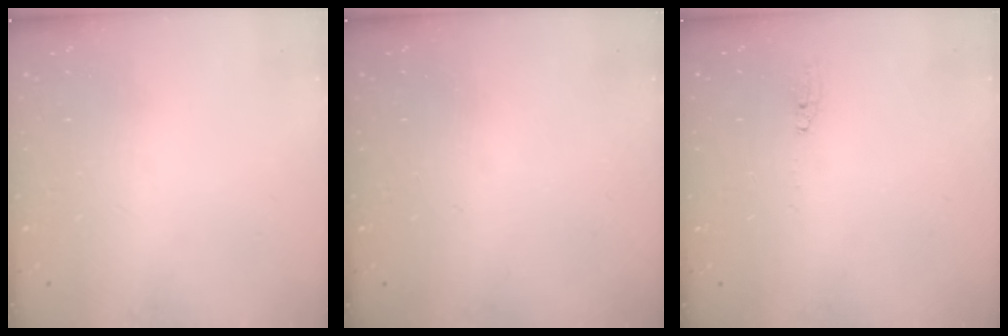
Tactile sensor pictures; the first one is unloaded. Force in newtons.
{"total": 0.0}
{"total": 2.0, "press": 2.0, "slide": 0.2}